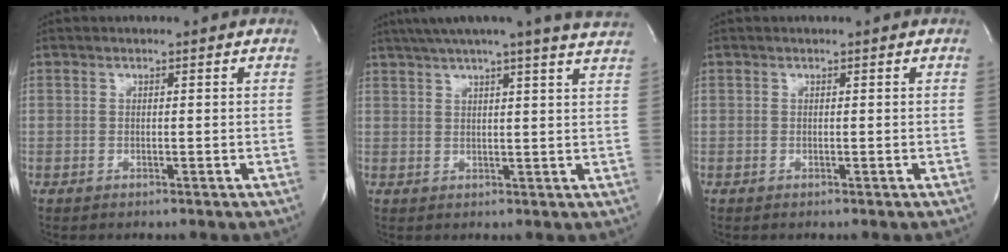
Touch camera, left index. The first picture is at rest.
{"total": 15.5, "force": [13.5, -1.0, 7.5], "torque": [-0.125, -0.009, 0.162]}
{"total": 0.0}